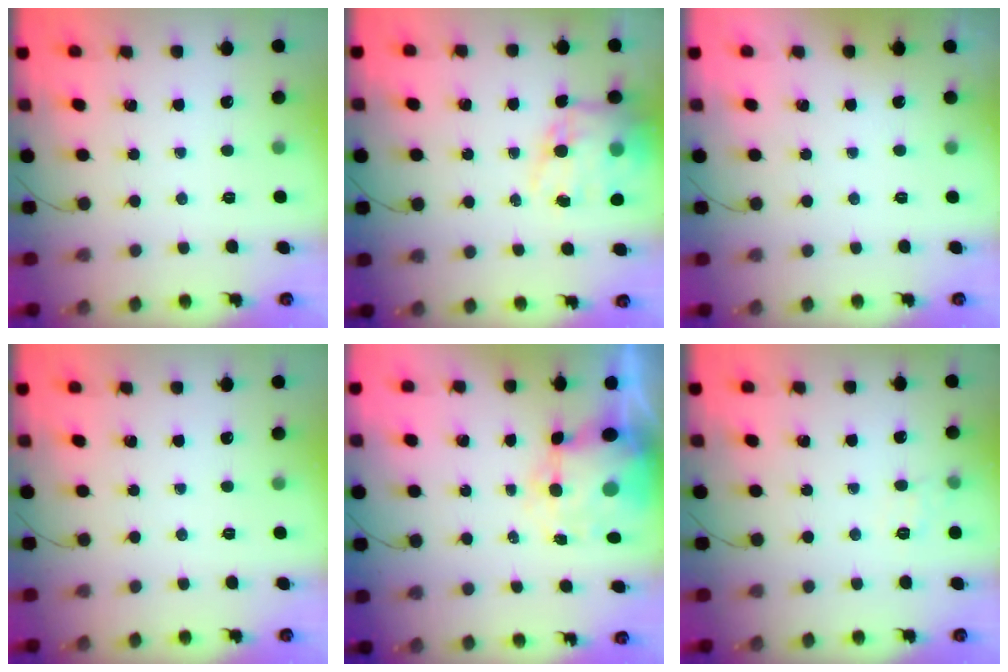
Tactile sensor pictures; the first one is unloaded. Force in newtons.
{"total": 15.2, "press": 14.8, "slide": 3.6}
{"total": 1.8, "press": 1.8, "slide": 0.3}
{"total": 0.0}
{"total": 8.7, "press": 8.5, "slide": 2.0}
{"total": 5.8, "press": 5.7, "slide": 1.3}